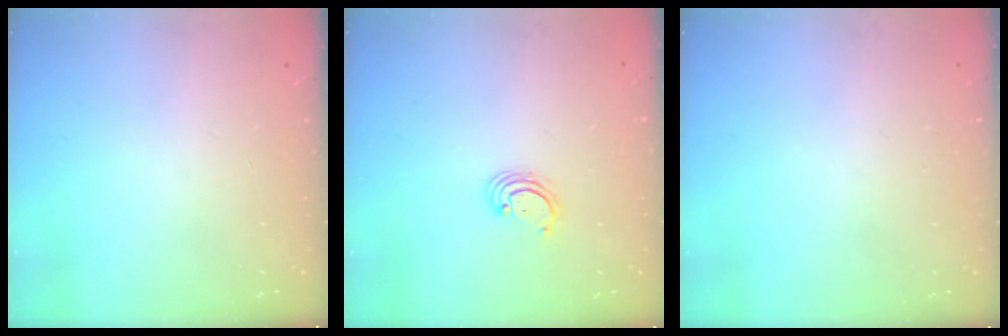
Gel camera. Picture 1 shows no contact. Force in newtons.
{"total": 2.6, "press": 2.6, "slide": 0.3}
{"total": 0.0}